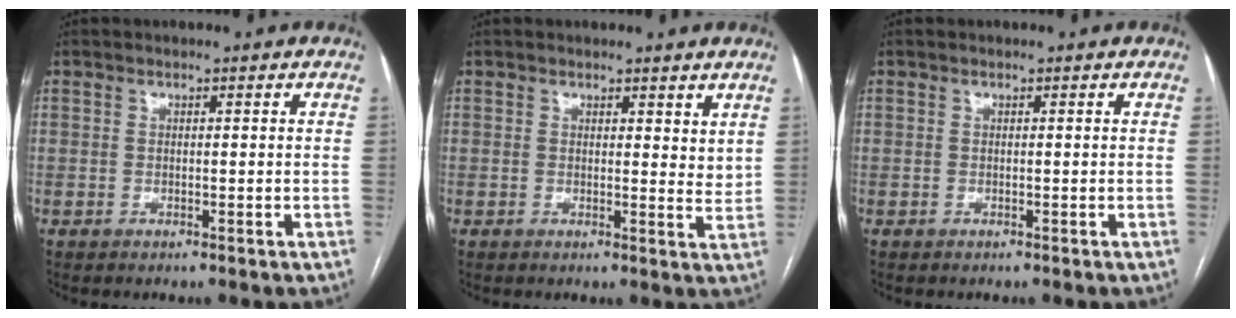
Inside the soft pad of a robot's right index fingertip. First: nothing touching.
{"total": 3.4, "force": [2.6, 1.3, 1.7], "torque": [-0.019, -0.013, 0.032]}
{"total": 0.0}